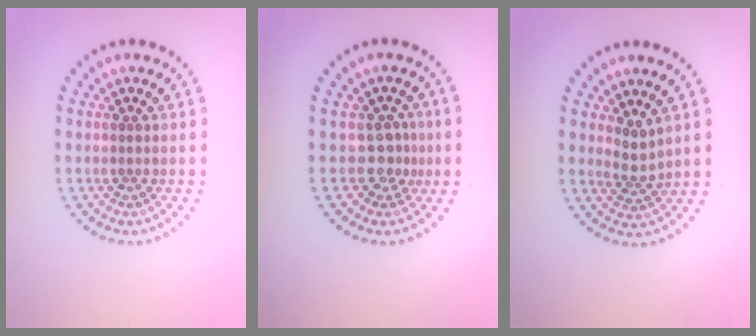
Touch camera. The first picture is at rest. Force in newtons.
{"total": 1.9, "press": 1.4, "slide": 1.4}
{"total": 2.0, "press": 1.4, "slide": 1.4}